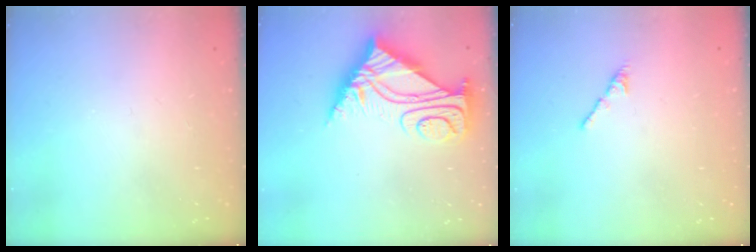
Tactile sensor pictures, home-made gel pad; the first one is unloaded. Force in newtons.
{"total": 9.9, "press": 9.8, "slide": 1.0}
{"total": 2.7, "press": 2.6, "slide": 0.8}